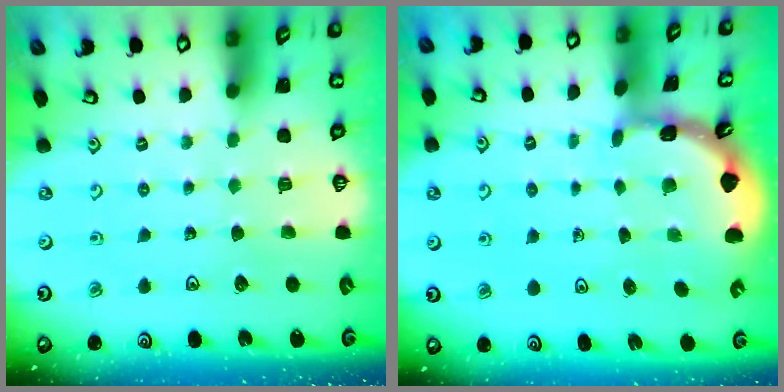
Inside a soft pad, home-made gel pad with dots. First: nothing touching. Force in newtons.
{"total": 1.8, "press": 1.8, "slide": 0.2}